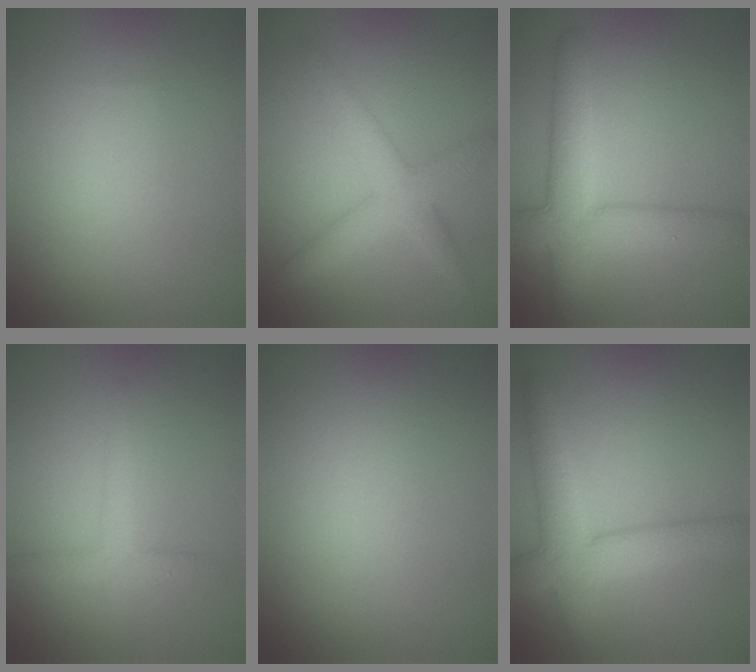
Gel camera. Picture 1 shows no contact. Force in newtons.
{"total": 4.3, "press": 4.3, "slide": 0.1}
{"total": 6.5, "press": 6.5, "slide": 0.5}
{"total": 2.4, "press": 2.4, "slide": 0.1}
{"total": 0.0}
{"total": 5.8, "press": 5.7, "slide": 0.5}